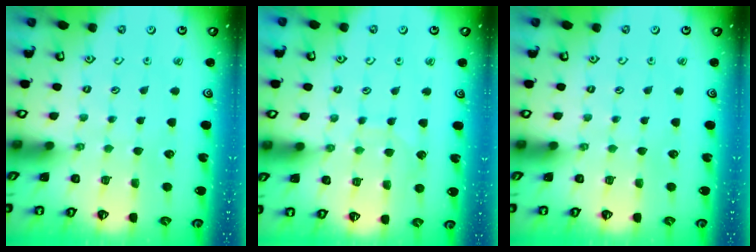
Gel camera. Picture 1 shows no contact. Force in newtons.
{"total": 5.5, "press": 5.5, "slide": 0.5}
{"total": 0.0}